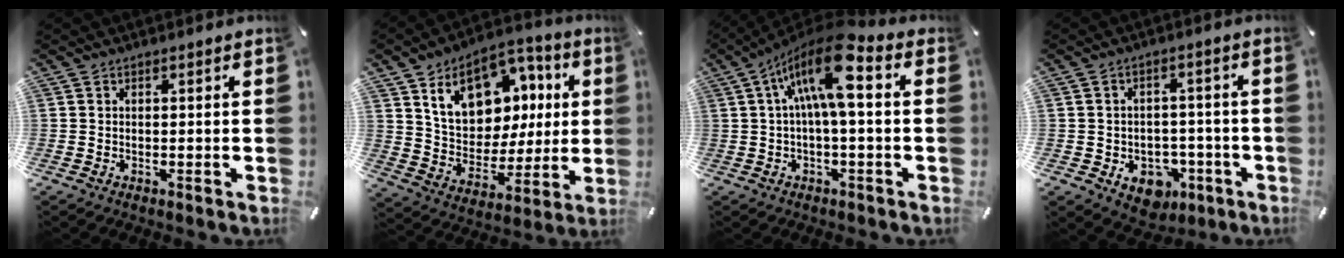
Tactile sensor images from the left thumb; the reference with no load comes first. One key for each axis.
{"total": 16.5, "fx": 7.0, "fy": 12.6, "fz": 8.1, "tx": -0.133, "ty": -0.024, "tz": 0.134}
{"total": 14.4, "fx": 3.3, "fy": 4.8, "fz": 13.2, "tx": -0.248, "ty": -0.011, "tz": 0.050}
{"total": 7.8, "fx": -2.9, "fy": 6.4, "fz": 3.4, "tx": -0.033, "ty": 0.021, "tz": -0.043}